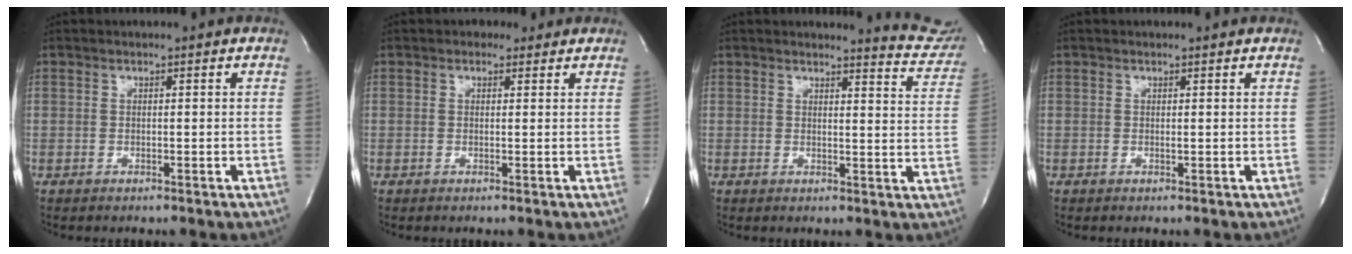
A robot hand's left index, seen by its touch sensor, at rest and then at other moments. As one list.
[{"total": 1.7, "force": [1.2, 1.2, 0.3], "torque": [-0.006, 0.011, 0.013]}, {"total": 7.8, "force": [7.8, 0.4, 0.2], "torque": [0.009, -0.068, 0.060]}, {"total": 0.5, "force": [0.4, 0.0, 0.2], "torque": [-0.010, -0.004, 0.002]}]